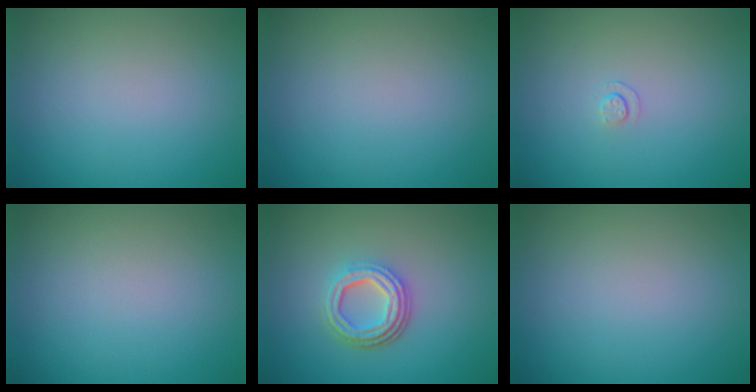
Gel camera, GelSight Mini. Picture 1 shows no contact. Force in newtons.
{"total": 0.0}
{"total": 0.6, "press": 0.3, "slide": 0.6}
{"total": 0.0}
{"total": 4.5, "press": 3.3, "slide": 3.1}
{"total": 0.0}